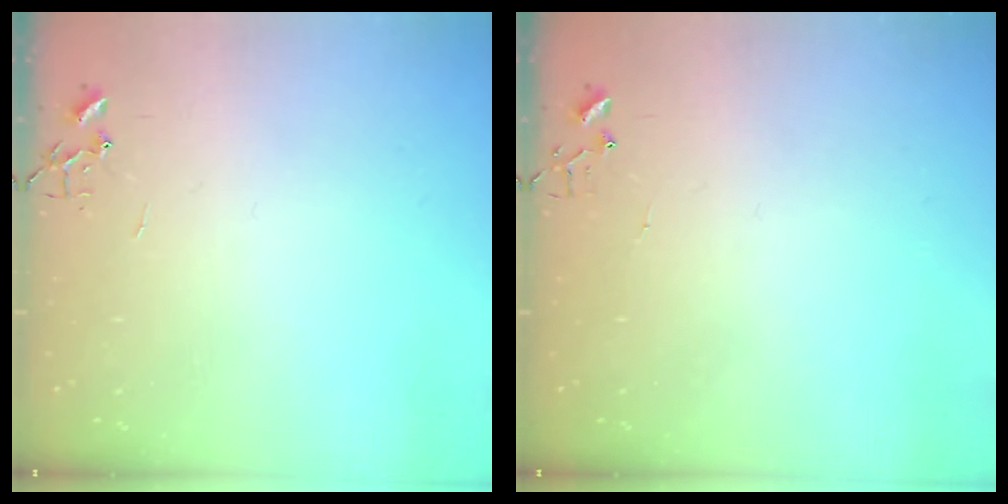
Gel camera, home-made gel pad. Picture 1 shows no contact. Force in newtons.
{"total": 3.6, "press": 3.6, "slide": 0.4}